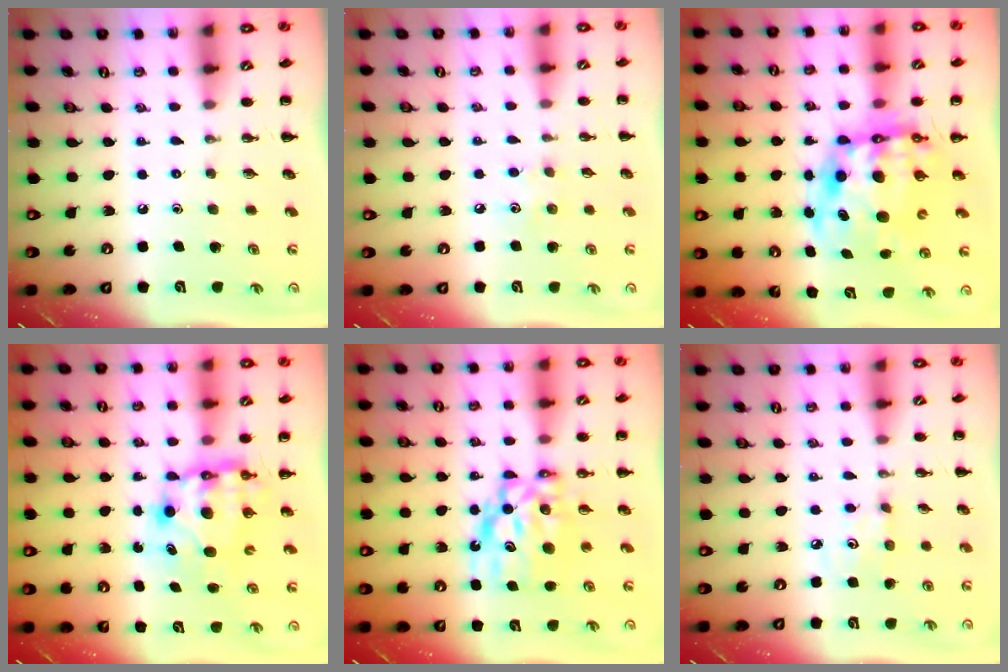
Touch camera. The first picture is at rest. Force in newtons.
{"total": 4.6, "press": 4.5, "slide": 1.0}
{"total": 13.4, "press": 13.0, "slide": 3.3}
{"total": 7.3, "press": 7.0, "slide": 2.1}
{"total": 9.7, "press": 9.4, "slide": 2.5}
{"total": 3.1, "press": 3.0, "slide": 0.9}